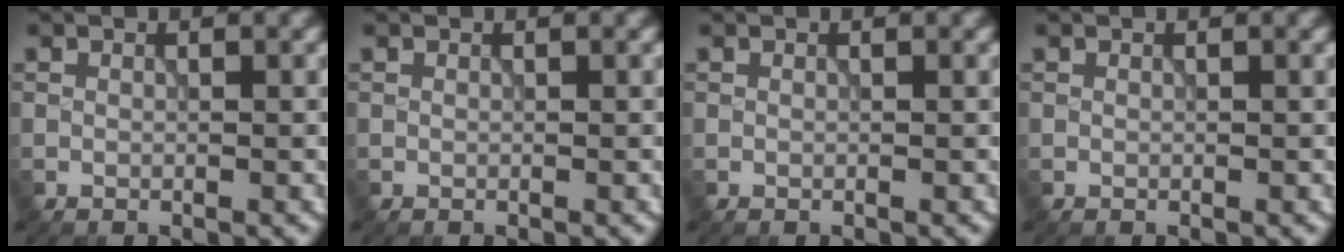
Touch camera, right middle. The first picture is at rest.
{"total": 0.0}
{"total": 0.0}
{"total": 0.0}